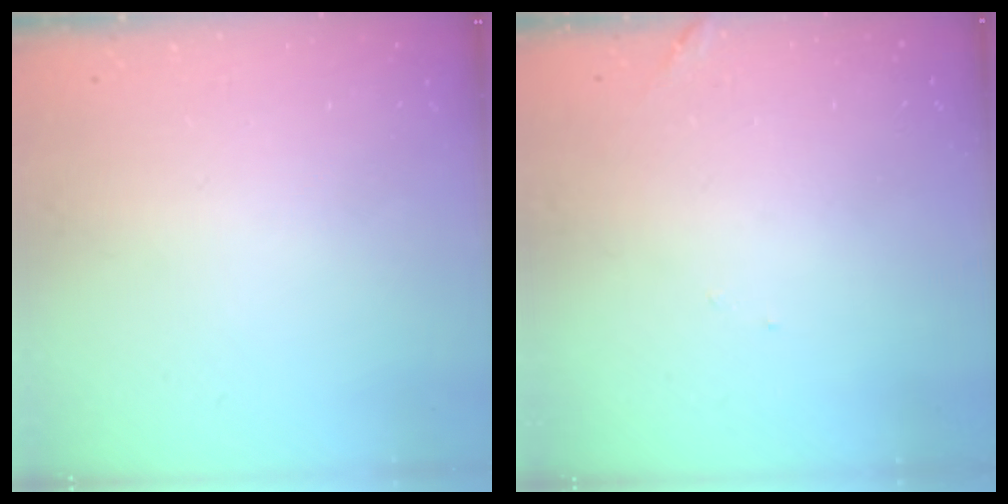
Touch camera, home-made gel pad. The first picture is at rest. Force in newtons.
{"total": 7.7, "press": 7.7, "slide": 0.3}